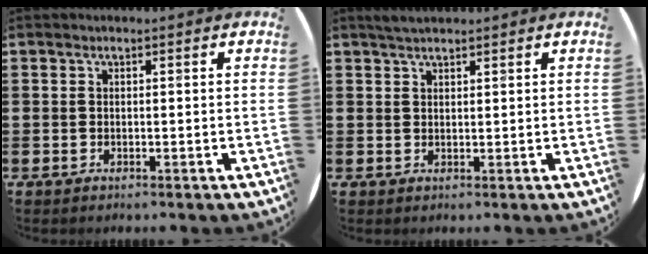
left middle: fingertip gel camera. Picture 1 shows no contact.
{"total": 1.7, "force": [1.5, 0.4, 0.5], "torque": [-0.012, 0.004, 0.029]}